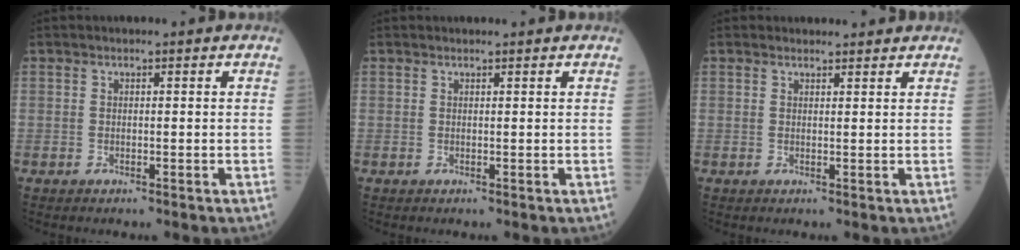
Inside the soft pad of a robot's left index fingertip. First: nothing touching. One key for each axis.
{"total": 1.2, "fx": 1.2, "fy": 0.0, "fz": 0.2, "tx": -0.010, "ty": 0.005, "tz": 0.017}
{"total": 2.9, "fx": 2.8, "fy": 0.6, "fz": 0.2, "tx": -0.010, "ty": 0.010, "tz": 0.034}